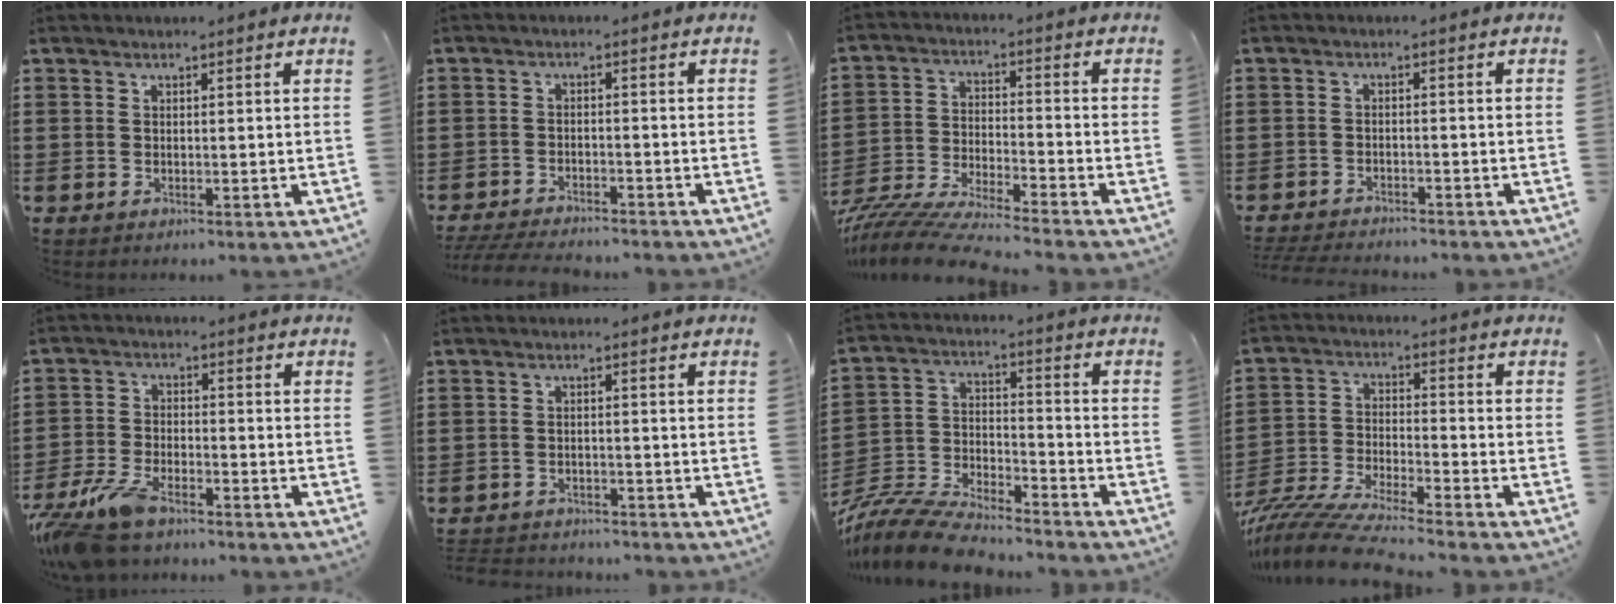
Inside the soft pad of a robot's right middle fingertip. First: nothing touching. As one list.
[{"total": 4.1, "force": [-4.0, 0.4, 0.9], "torque": [-0.029, -0.007, -0.086]}, {"total": 8.5, "force": [-8.1, 0.0, 2.3], "torque": [-0.056, -0.005, -0.166]}, {"total": 3.0, "force": [-3.0, 0.2, 0.2], "torque": [-0.014, -0.003, -0.065]}, {"total": 7.5, "force": [-6.1, 1.9, 3.8], "torque": [-0.096, -0.002, -0.122]}, {"total": 2.5, "force": [-2.5, 0.4, -0.1], "torque": [-0.005, -0.001, -0.054]}, {"total": 10.5, "force": [-10.1, 1.4, 2.6], "torque": [-0.067, 0.013, -0.207]}, {"total": 9.0, "force": [-8.6, 0.0, 2.8], "torque": [-0.064, 0.000, -0.172]}]